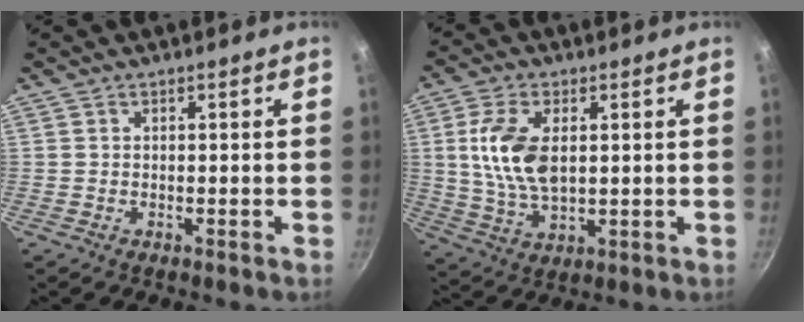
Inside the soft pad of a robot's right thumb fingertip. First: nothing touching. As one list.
[{"total": 11.5, "force": [1.9, 6.3, 9.4], "torque": [-0.180, -0.007, 0.039]}]